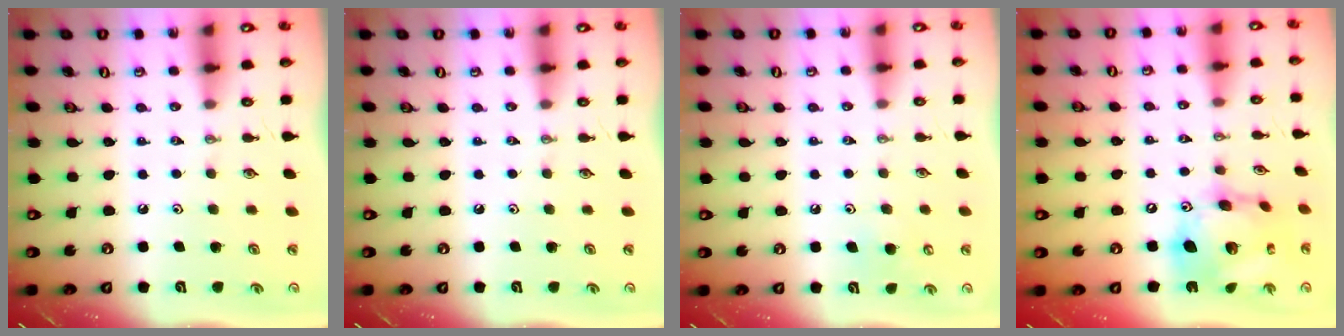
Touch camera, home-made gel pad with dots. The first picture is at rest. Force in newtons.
{"total": 0.0}
{"total": 6.4, "press": 6.4, "slide": 0.7}
{"total": 19.2, "press": 19.1, "slide": 2.0}